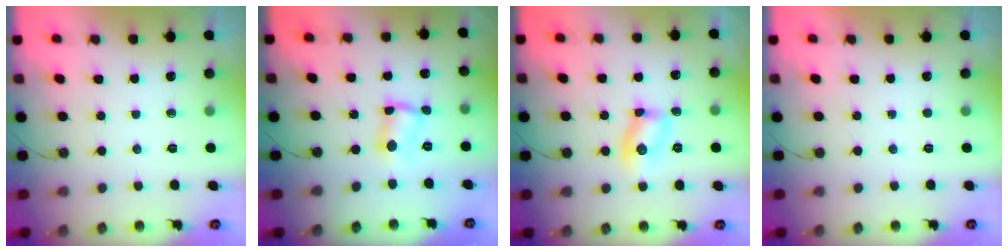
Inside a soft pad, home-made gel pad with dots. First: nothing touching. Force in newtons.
{"total": 2.9, "press": 2.9, "slide": 0.4}
{"total": 5.1, "press": 5.1, "slide": 0.5}
{"total": 0.0}